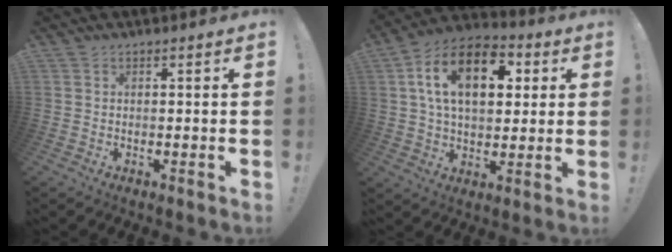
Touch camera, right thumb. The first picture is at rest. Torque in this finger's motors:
{"motor_torque": [-0.58, 1.47, 1.19, 1.08, 0.14]}